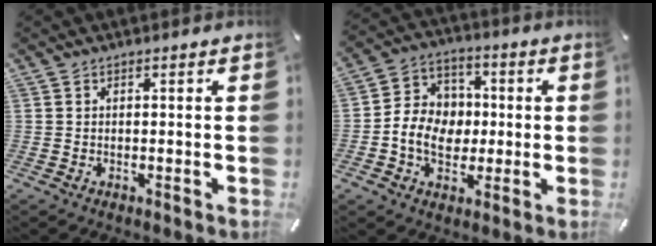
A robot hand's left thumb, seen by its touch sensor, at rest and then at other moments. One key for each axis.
{"total": 9.8, "fx": -1.4, "fy": 8.5, "fz": 4.5, "tx": -0.096, "ty": 0.024, "tz": -0.020}